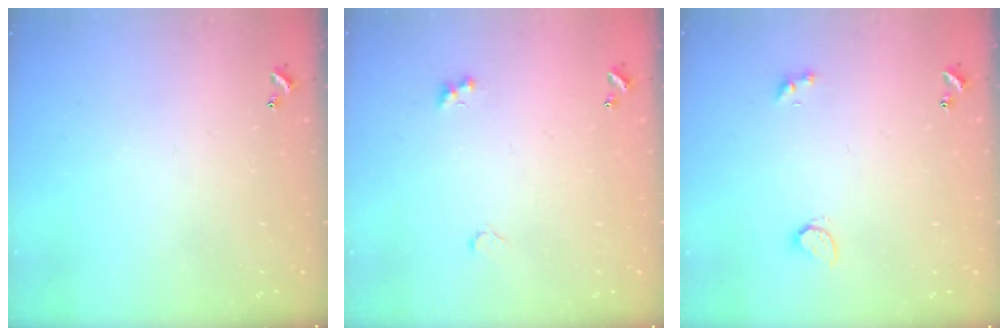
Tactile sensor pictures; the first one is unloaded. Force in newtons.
{"total": 2.8, "press": 2.7, "slide": 0.6}
{"total": 2.4, "press": 2.4, "slide": 0.5}